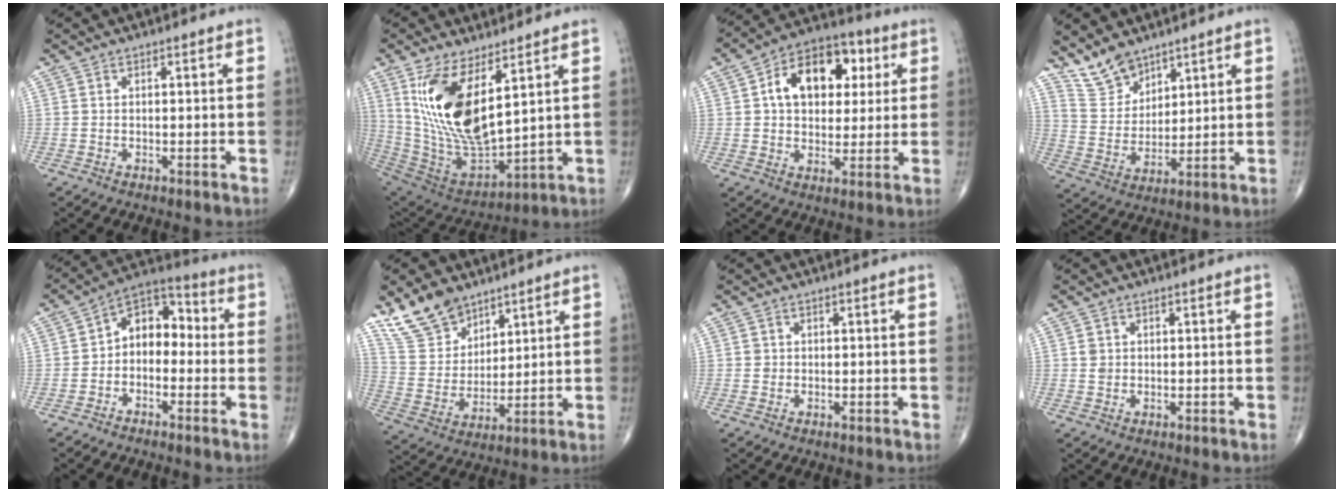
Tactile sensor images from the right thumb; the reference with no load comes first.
{"total": 18.8, "force": [7.1, 7.9, 15.5], "torque": [-0.296, -0.045, 0.157]}
{"total": 15.5, "force": [4.1, 10.4, 10.8], "torque": [-0.128, 0.011, 0.059]}
{"total": 8.1, "force": [6.7, 3.9, 2.3], "torque": [-0.025, -0.044, 0.144]}
{"total": 9.1, "force": [-1.1, 6.4, 6.3], "torque": [-0.063, 0.040, -0.041]}
{"total": 11.8, "force": [8.8, 6.6, 4.2], "torque": [-0.063, -0.043, 0.184]}
{"total": 0.9, "force": [0.0, 0.9, 0.1], "torque": [0.004, 0.003, 0.000]}
{"total": 1.5, "force": [0.2, 1.4, 0.6], "torque": [-0.005, 0.000, 0.006]}